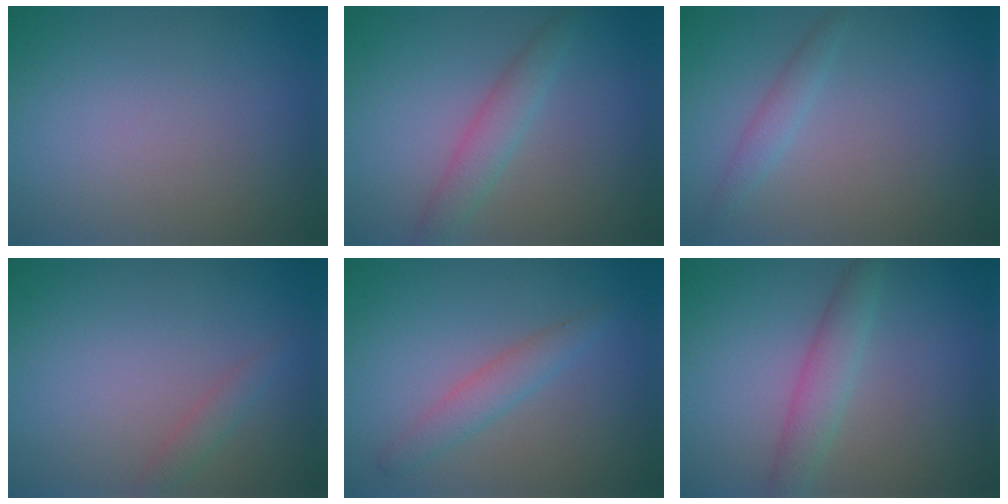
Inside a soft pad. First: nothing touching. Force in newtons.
{"total": 2.6, "press": 2.6, "slide": 0.0}
{"total": 1.4, "press": 1.4, "slide": 0.0}
{"total": 1.3, "press": 1.3, "slide": 0.1}
{"total": 2.3, "press": 2.3, "slide": 0.0}
{"total": 2.8, "press": 2.8, "slide": 0.2}